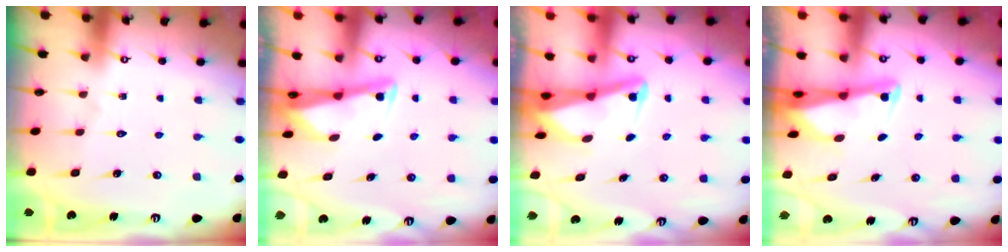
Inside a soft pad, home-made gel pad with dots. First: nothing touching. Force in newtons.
{"total": 2.7, "press": 2.7, "slide": 0.2}
{"total": 2.6, "press": 2.6, "slide": 0.5}
{"total": 2.7, "press": 2.7, "slide": 0.2}